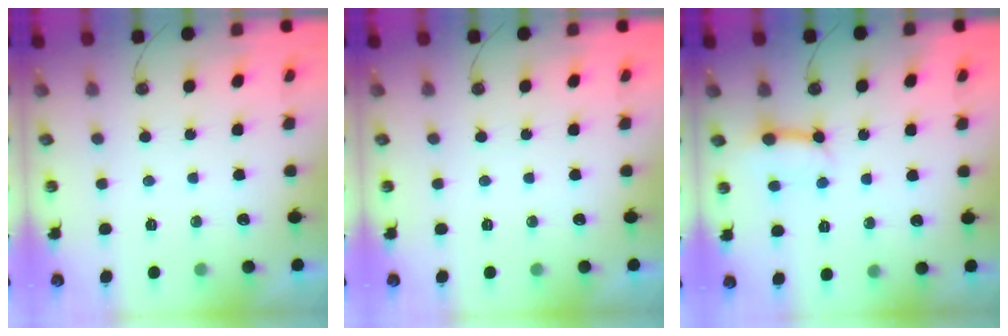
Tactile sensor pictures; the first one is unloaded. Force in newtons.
{"total": 0.0}
{"total": 8.9, "press": 8.8, "slide": 1.1}